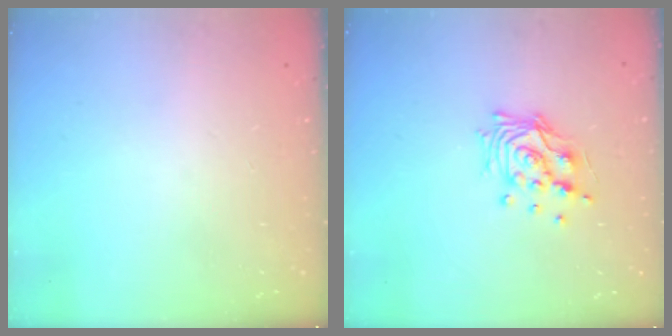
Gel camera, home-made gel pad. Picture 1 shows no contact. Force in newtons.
{"total": 11.7, "press": 11.7, "slide": 0.9}